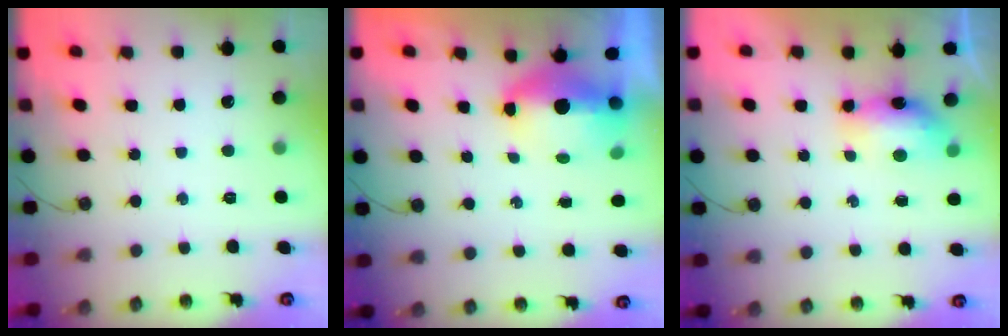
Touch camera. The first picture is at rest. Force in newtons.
{"total": 7.0, "press": 6.9, "slide": 1.2}
{"total": 7.8, "press": 7.6, "slide": 1.8}